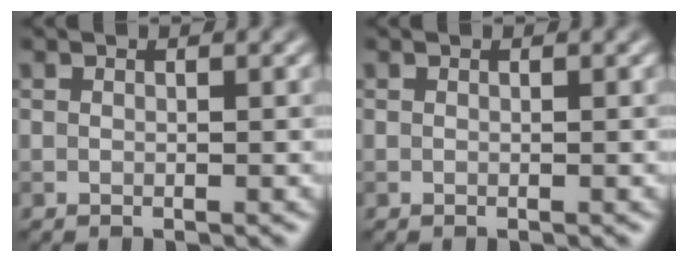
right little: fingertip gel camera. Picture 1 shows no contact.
{"total": 0.0}